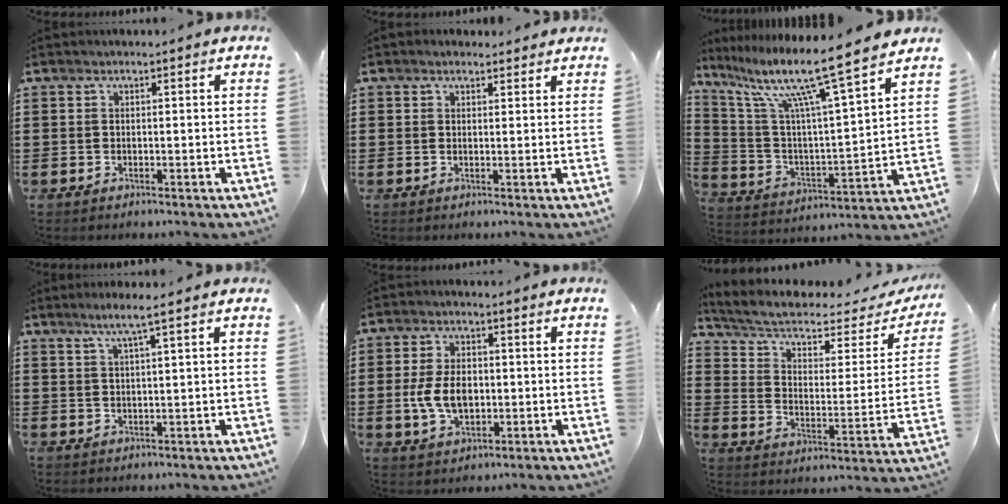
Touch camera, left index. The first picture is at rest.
{"total": 1.4, "force": [1.2, 0.7, 0.1], "torque": [-0.005, 0.005, 0.024]}
{"total": 12.3, "force": [9.5, -0.2, 7.8], "torque": [-0.179, -0.067, 0.146]}
{"total": 3.2, "force": [1.8, -0.4, 2.6], "torque": [-0.055, 0.000, 0.029]}
{"total": 7.2, "force": [-0.6, 4.4, 5.6], "torque": [-0.118, 0.003, -0.017]}
{"total": 5.0, "force": [3.3, 2.1, 3.0], "torque": [-0.080, -0.026, 0.051]}